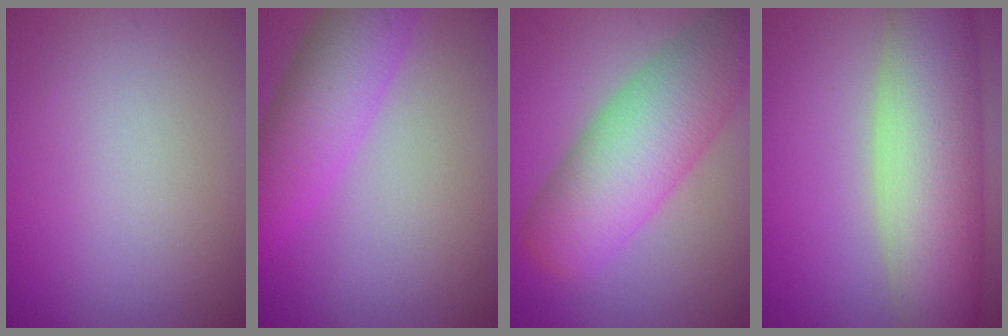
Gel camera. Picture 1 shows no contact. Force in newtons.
{"total": 6.6, "press": 6.6, "slide": 0.1}
{"total": 9.5, "press": 9.5, "slide": 0.5}
{"total": 10.6, "press": 10.6, "slide": 0.8}